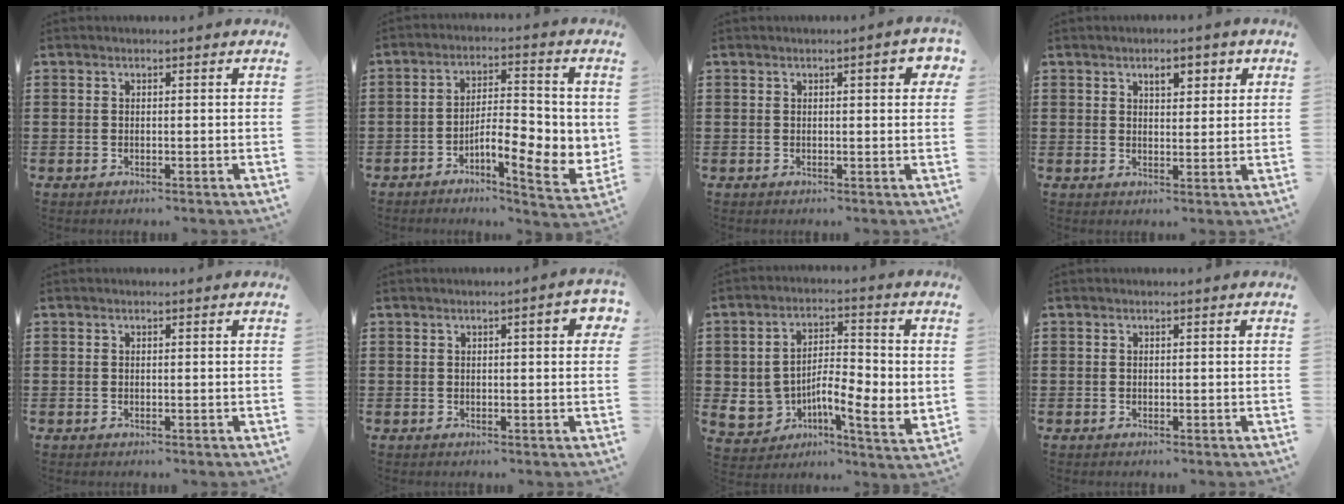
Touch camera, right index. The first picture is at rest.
{"total": 7.9, "force": [-2.5, 2.8, 7.0], "torque": [-0.105, -0.010, -0.045]}
{"total": 2.9, "force": [0.9, 0.6, 2.7], "torque": [-0.038, 0.000, 0.010]}
{"total": 3.4, "force": [1.8, 1.7, 2.4], "torque": [-0.030, 0.000, 0.023]}
{"total": 0.0}
{"total": 3.4, "force": [0.8, 0.7, 3.2], "torque": [-0.044, 0.001, 0.007]}
{"total": 7.5, "force": [-1.0, 4.9, 5.6], "torque": [-0.112, -0.008, -0.017]}
{"total": 0.0}